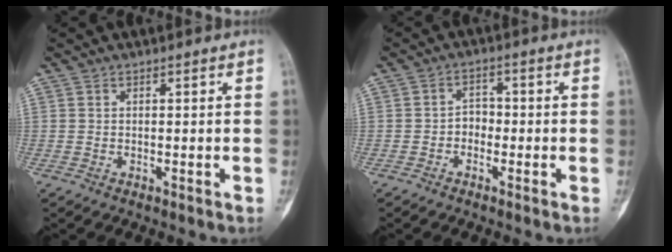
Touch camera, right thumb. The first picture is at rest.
{"total": 2.9, "force": [-1.1, 2.3, 1.5], "torque": [-0.003, 0.015, -0.027]}